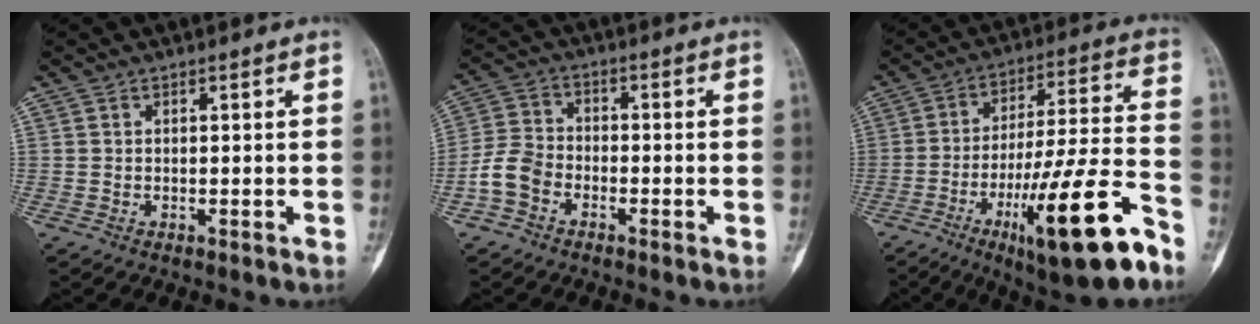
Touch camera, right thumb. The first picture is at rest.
{"total": 6.1, "force": [-2.8, 4.4, 3.3], "torque": [-0.060, 0.022, -0.064]}
{"total": 21.8, "force": [-11.6, 3.5, 18.1], "torque": [-0.300, 0.048, -0.181]}